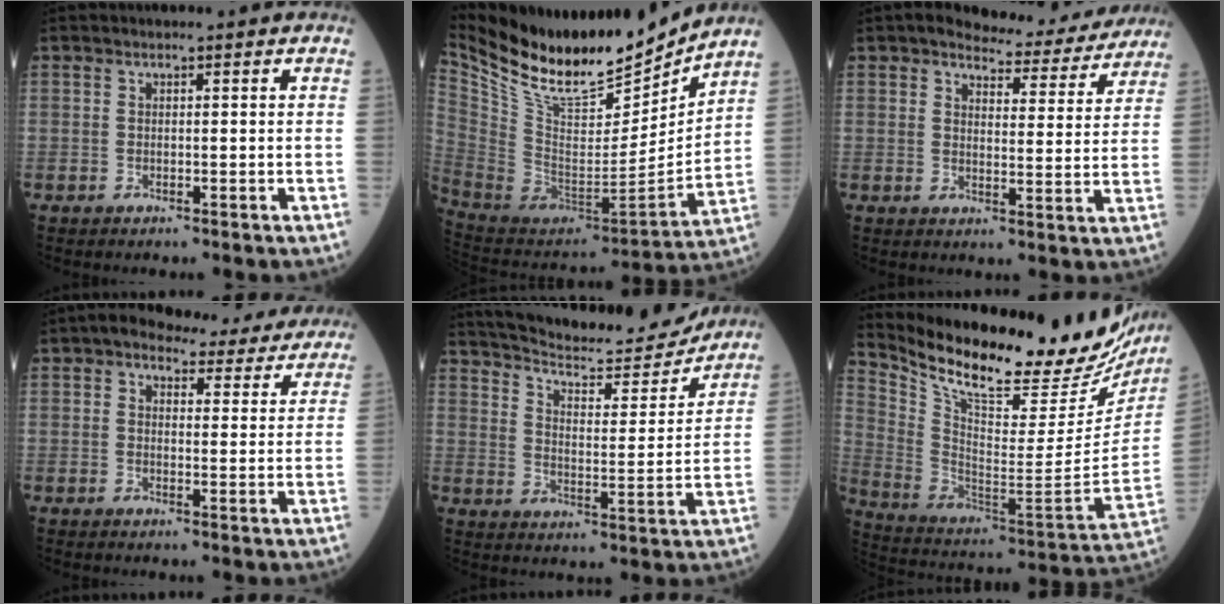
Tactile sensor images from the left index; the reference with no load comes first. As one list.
[{"total": 23.6, "force": [20.6, 5.0, 10.4], "torque": [-0.203, -0.034, 0.354]}, {"total": 10.0, "force": [9.5, 2.5, 2.0], "torque": [-0.017, -0.014, 0.110]}, {"total": 12.7, "force": [11.3, 4.3, 4.0], "torque": [-0.026, 0.014, 0.120]}, {"total": 17.7, "force": [16.8, 1.8, 5.3], "torque": [-0.094, -0.021, 0.248]}, {"total": 30.7, "force": [25.5, 7.5, 15.5], "torque": [-0.269, -0.055, 0.363]}]